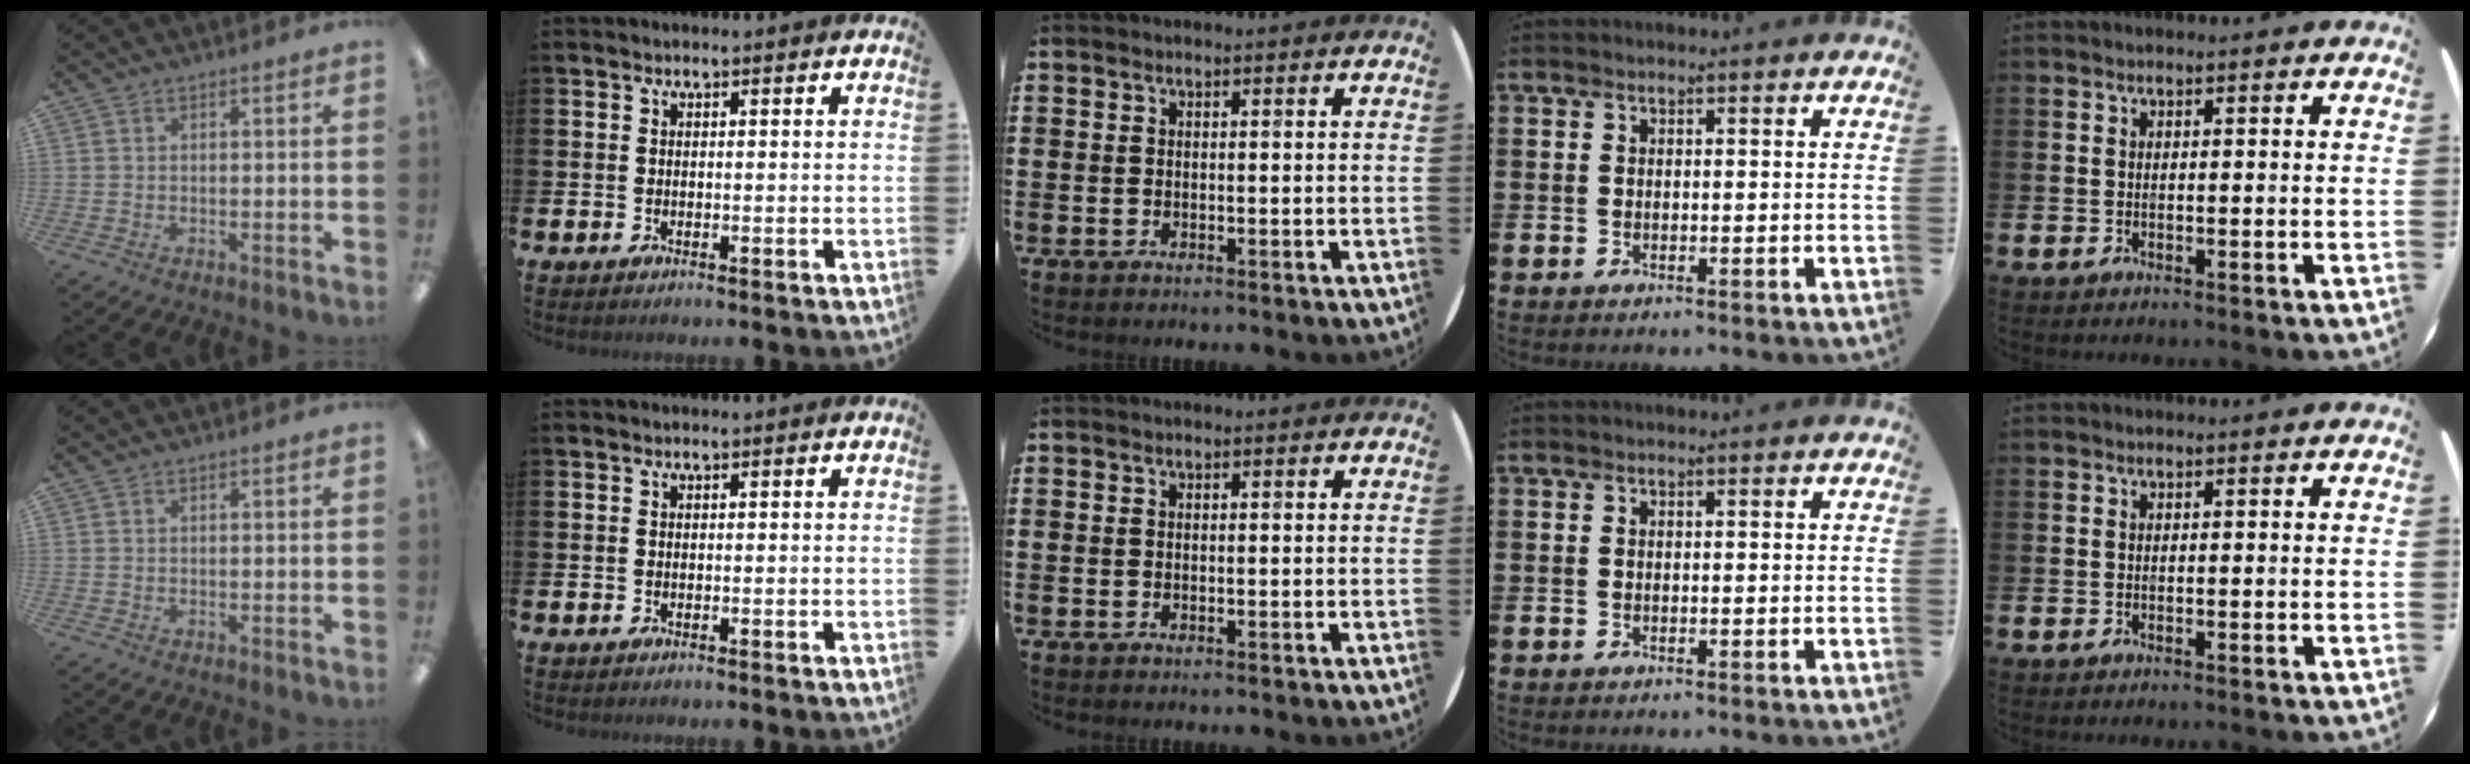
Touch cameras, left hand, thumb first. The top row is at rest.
{}